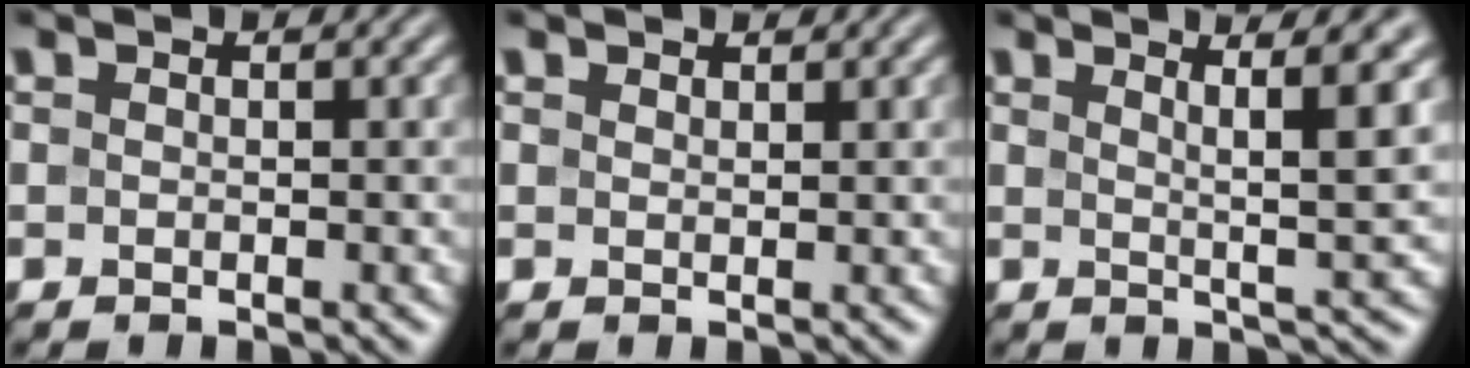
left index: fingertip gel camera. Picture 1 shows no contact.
{"total": 0.9, "force": [0.8, 0.2, 0.1], "torque": [-0.003, -0.001, 0.015]}
{"total": 5.6, "force": [2.7, 0.7, 4.8], "torque": [-0.068, 0.009, 0.046]}